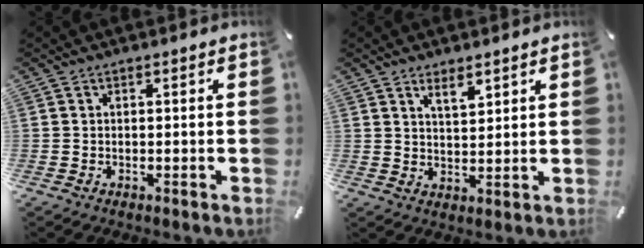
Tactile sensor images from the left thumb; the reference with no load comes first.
{"total": 4.4, "force": [3.4, 1.8, 2.2], "torque": [-0.025, -0.022, 0.058]}